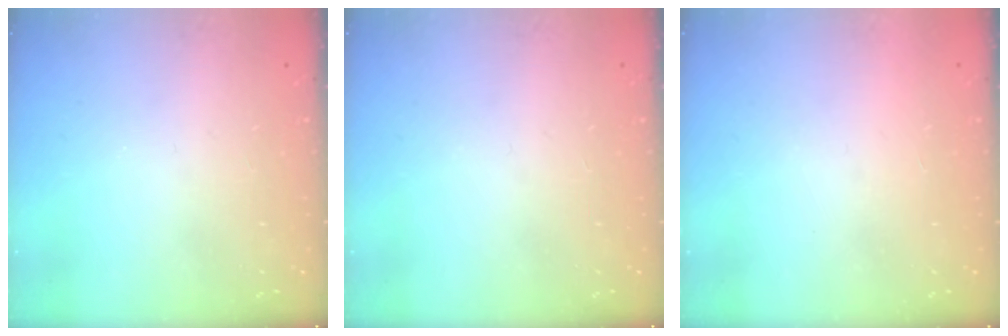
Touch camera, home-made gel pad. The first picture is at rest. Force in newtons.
{"total": 0.0}
{"total": 1.5, "press": 1.5, "slide": 0.1}